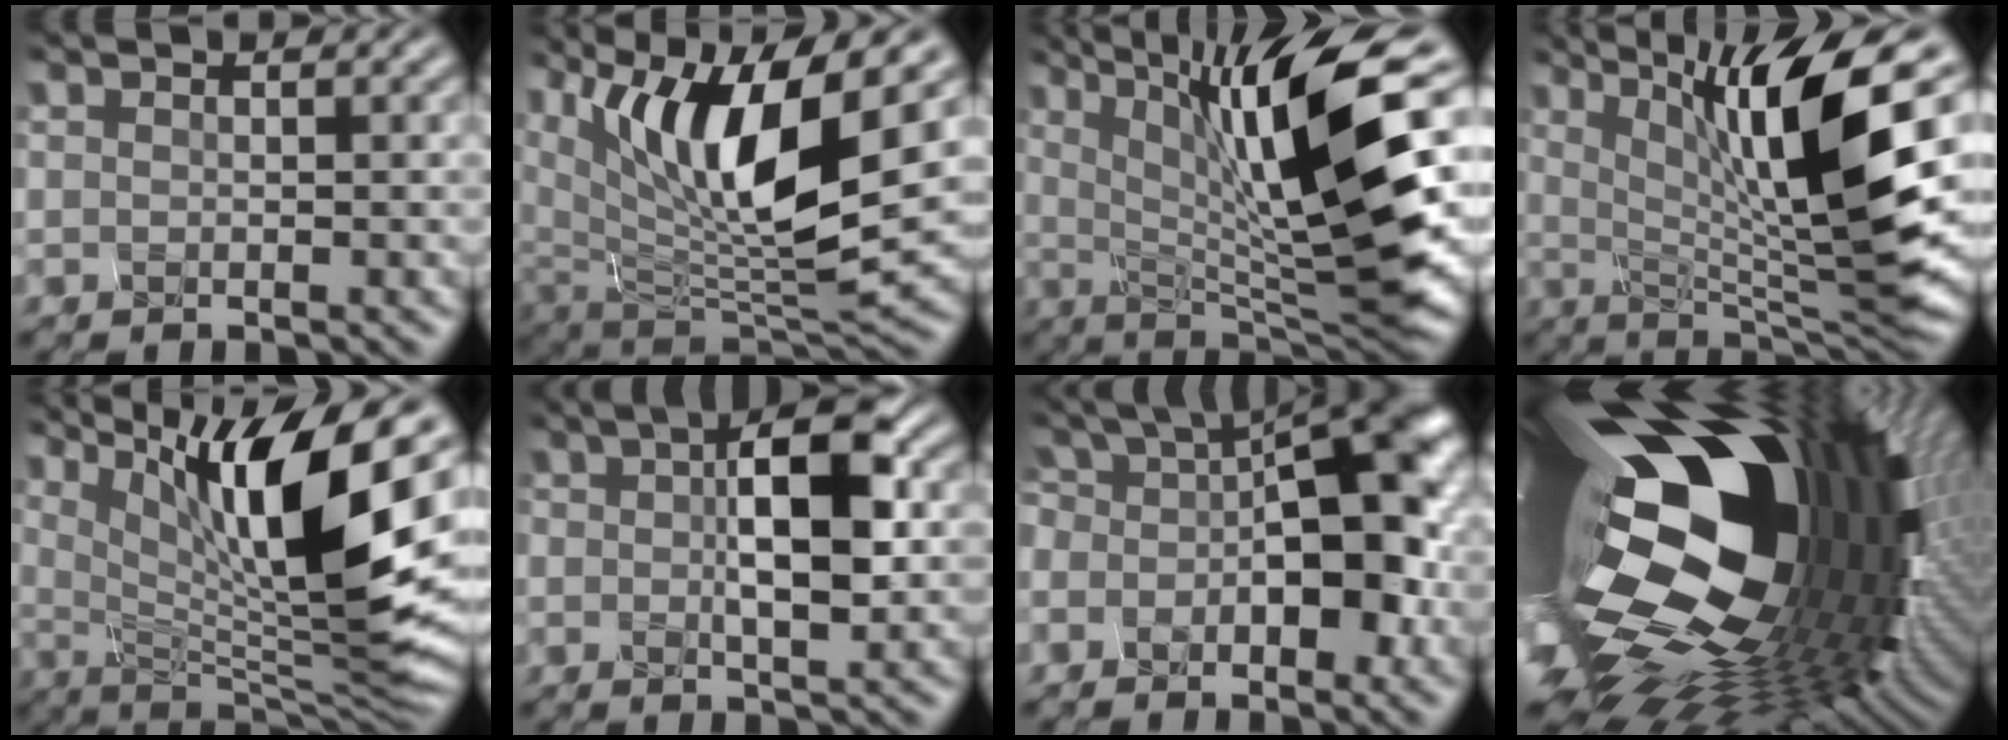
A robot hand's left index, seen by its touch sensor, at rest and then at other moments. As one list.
[{"total": 10.6, "force": [4.1, 3.5, 9.1], "torque": [-0.176, -0.011, 0.097]}, {"total": 13.6, "force": [2.9, 2.8, 12.9], "torque": [-0.213, 0.004, 0.070]}, {"total": 11.8, "force": [2.4, 2.0, 11.4], "torque": [-0.194, 0.003, 0.066]}, {"total": 12.7, "force": [3.6, 2.8, 11.8], "torque": [-0.196, -0.001, 0.085]}, {"total": 5.2, "force": [-0.2, 1.9, 4.9], "torque": [-0.102, 0.004, 0.013]}, {"total": 10.8, "force": [-2.2, 5.3, 9.2], "torque": [-0.131, 0.017, -0.024]}, {"total": 20.9, "force": [3.0, 12.1, 16.8], "torque": [-0.314, -0.047, 0.063]}]